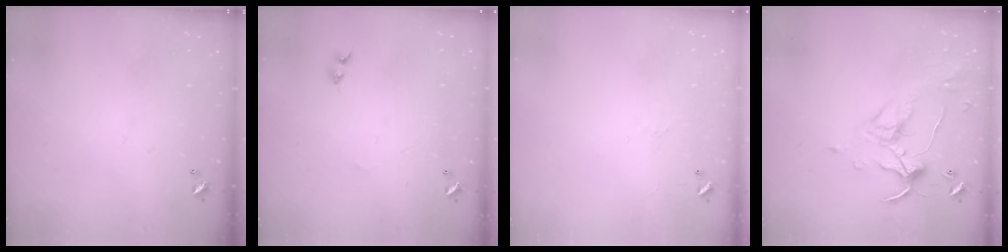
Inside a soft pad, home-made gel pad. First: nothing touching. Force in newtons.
{"total": 1.1, "press": 0.9, "slide": 0.5}
{"total": 6.6, "press": 6.6, "slide": 0.8}
{"total": 1.7, "press": 1.5, "slide": 0.8}